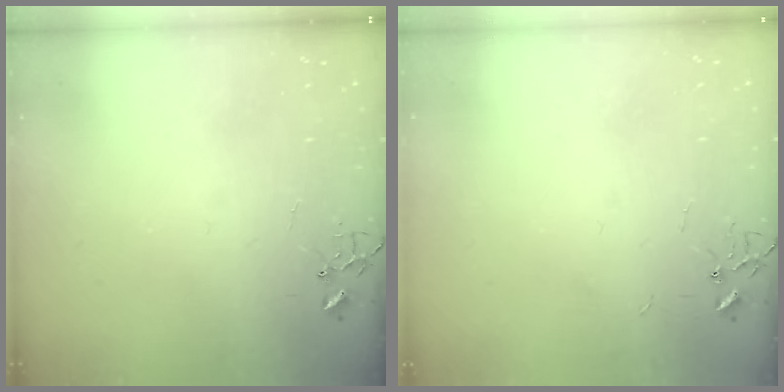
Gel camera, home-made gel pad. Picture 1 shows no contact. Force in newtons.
{"total": 2.4, "press": 2.4, "slide": 0.3}